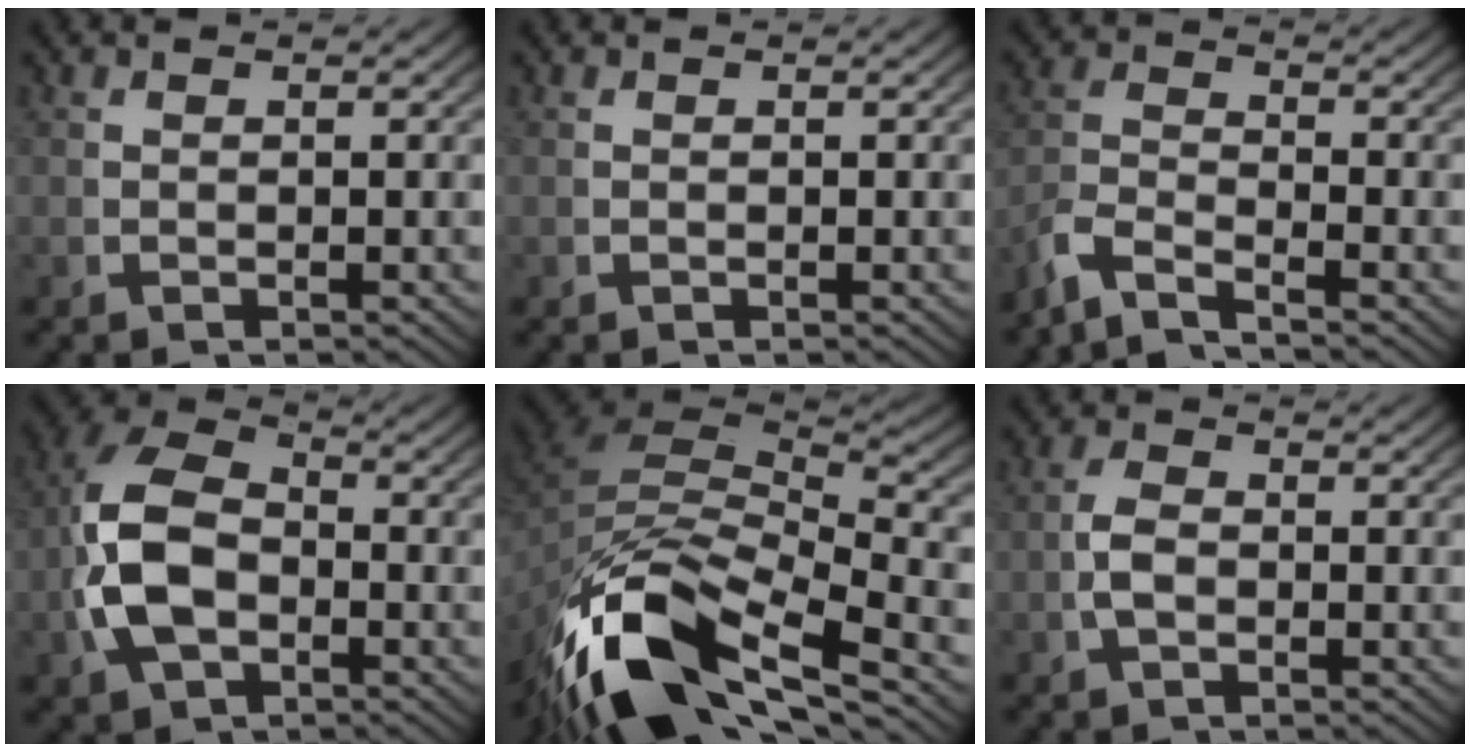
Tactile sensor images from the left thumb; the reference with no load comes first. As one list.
[{"total": 0.0}, {"total": 4.9, "force": [-3.1, 2.6, 2.7], "torque": [-0.063, -0.016, -0.058]}, {"total": 10.5, "force": [-0.6, 7.5, 7.3], "torque": [-0.177, -0.028, 0.004]}, {"total": 13.0, "force": [-3.9, 6.8, 10.4], "torque": [-0.226, -0.029, -0.047]}, {"total": 2.2, "force": [-0.3, 1.4, 1.7], "torque": [-0.045, -0.004, -0.003]}]